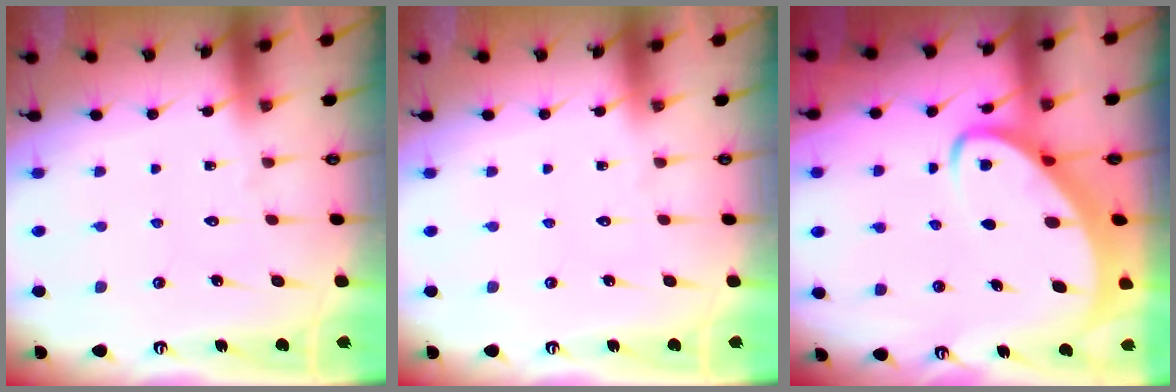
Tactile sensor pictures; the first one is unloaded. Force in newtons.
{"total": 0.0}
{"total": 4.7, "press": 4.7, "slide": 0.6}